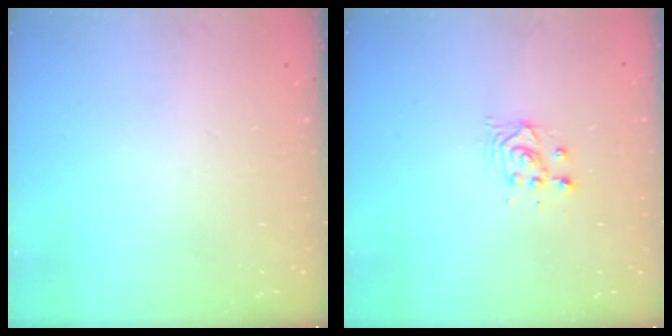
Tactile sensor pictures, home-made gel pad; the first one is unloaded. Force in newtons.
{"total": 2.9, "press": 2.9, "slide": 0.1}